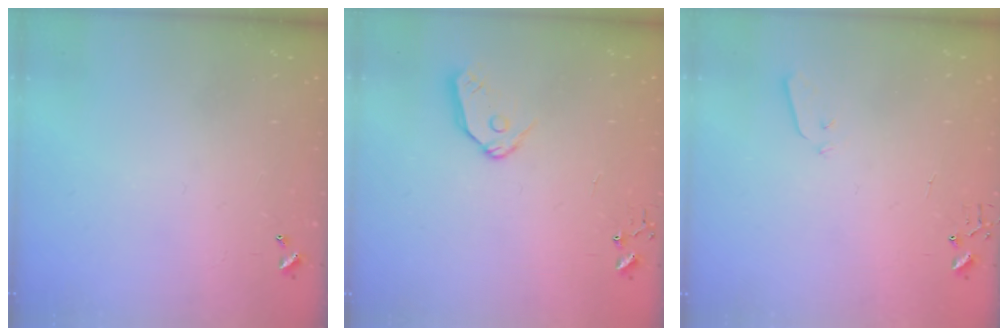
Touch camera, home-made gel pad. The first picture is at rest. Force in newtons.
{"total": 8.9, "press": 8.9, "slide": 1.0}
{"total": 3.0, "press": 2.9, "slide": 0.7}